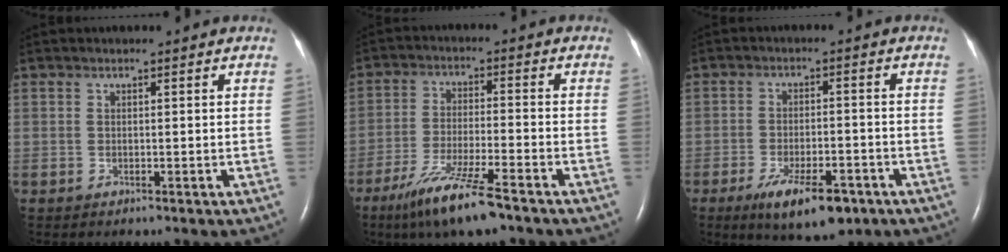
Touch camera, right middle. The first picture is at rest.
{"total": 10.2, "force": [-7.0, 0.3, 7.4], "torque": [-0.147, -0.030, -0.129]}
{"total": 9.6, "force": [-5.9, 3.1, 7.0], "torque": [-0.114, -0.010, -0.089]}